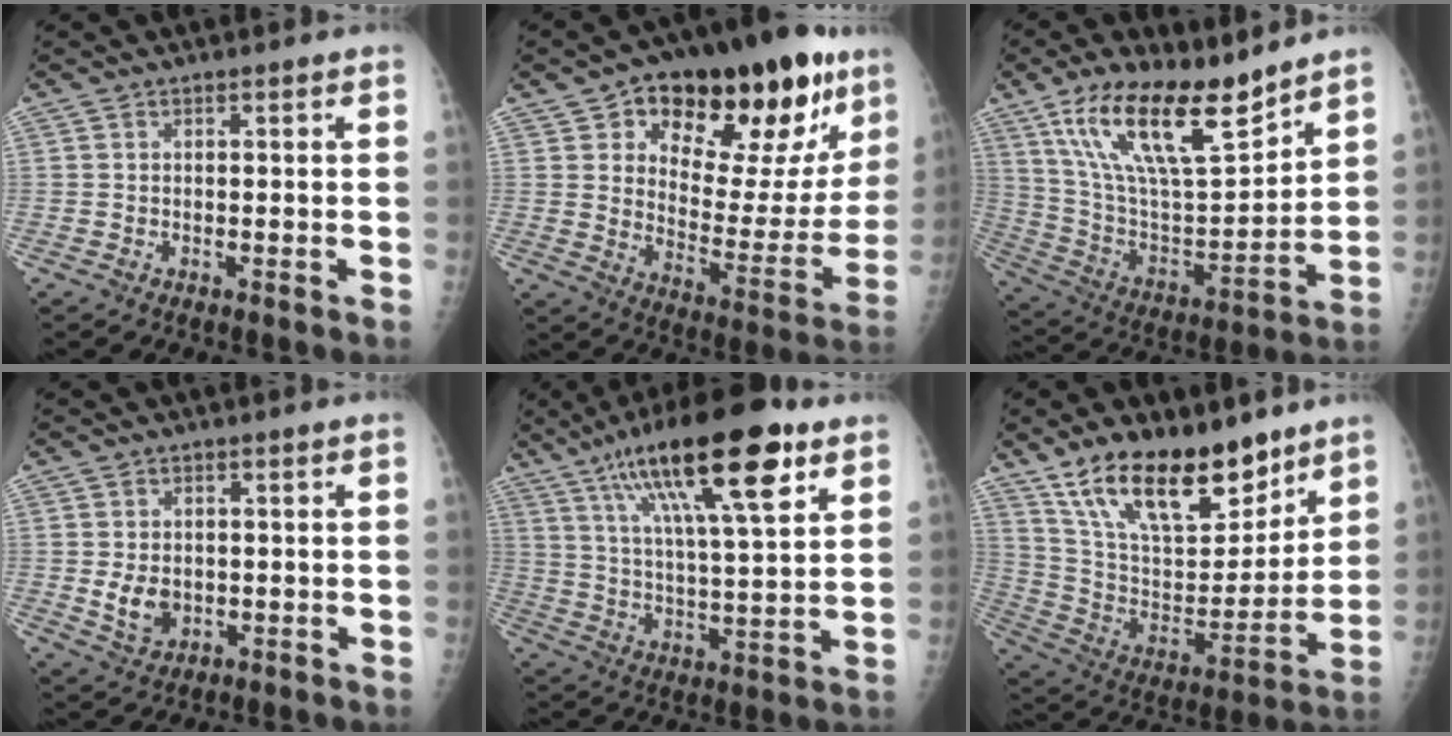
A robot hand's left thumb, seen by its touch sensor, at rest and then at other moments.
{"total": 29.4, "force": [15.4, 14.0, 20.7], "torque": [-0.246, -0.022, 0.231]}
{"total": 21.1, "force": [14.0, 6.6, 14.3], "torque": [-0.231, -0.063, 0.263]}
{"total": 4.9, "force": [-0.2, 3.7, 3.2], "torque": [-0.041, -0.006, 0.007]}
{"total": 22.2, "force": [12.0, 5.6, 17.9], "torque": [-0.289, -0.021, 0.203]}
{"total": 22.9, "force": [15.5, 9.9, 13.6], "torque": [-0.192, -0.065, 0.280]}